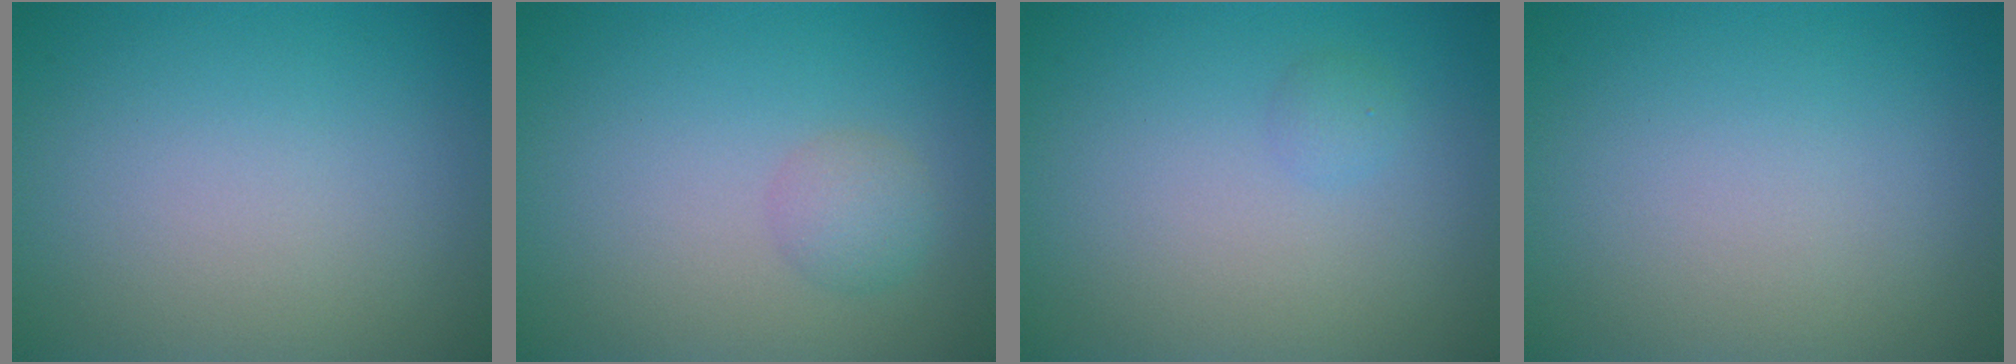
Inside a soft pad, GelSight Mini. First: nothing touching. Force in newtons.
{"total": 1.6, "press": 1.6, "slide": 0.1}
{"total": 0.8, "press": 0.8, "slide": 0.0}
{"total": 0.0}